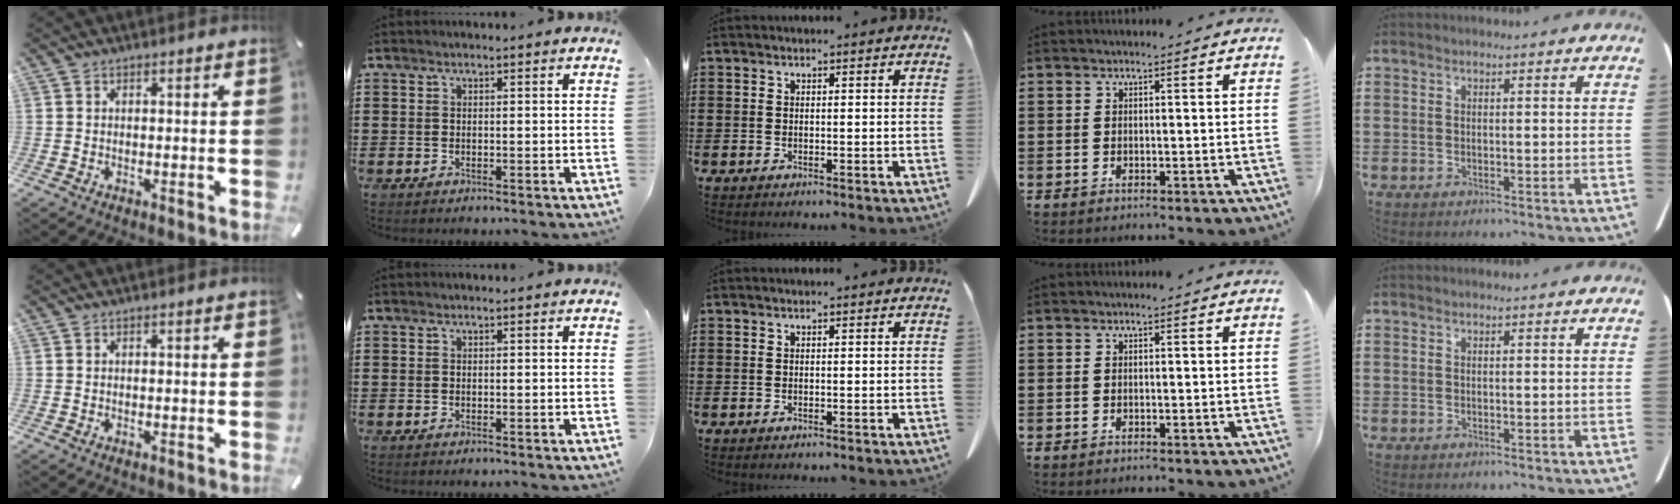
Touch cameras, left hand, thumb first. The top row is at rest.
{}